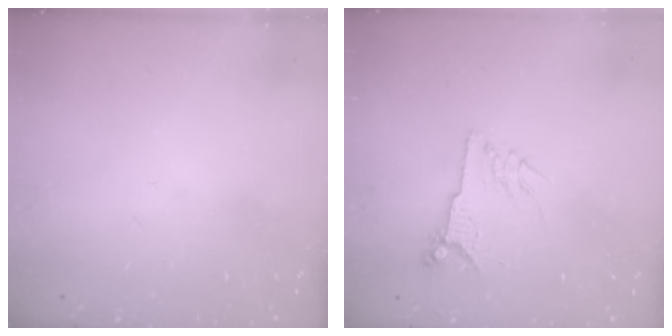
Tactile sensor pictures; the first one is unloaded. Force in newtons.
{"total": 5.1, "press": 5.1, "slide": 0.8}